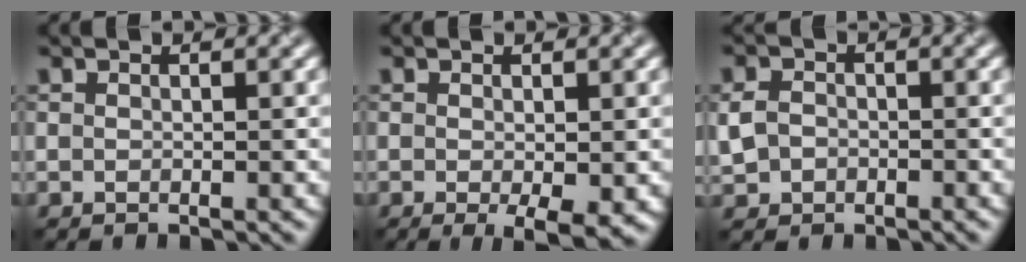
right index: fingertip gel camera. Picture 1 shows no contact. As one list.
[{"total": 2.8, "force": [-0.8, 0.6, 2.6], "torque": [-0.040, -0.010, -0.008]}, {"total": 2.5, "force": [-0.5, 2.1, 1.1], "torque": [-0.022, -0.002, -0.012]}]